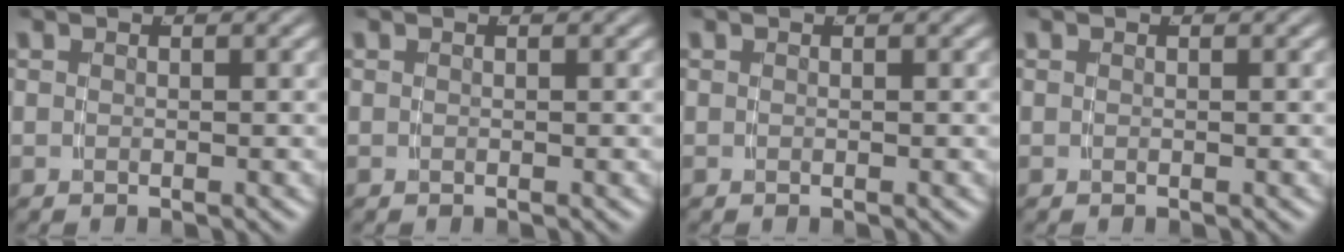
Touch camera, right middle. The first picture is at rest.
{"total": 0.0}
{"total": 0.0}
{"total": 0.0}